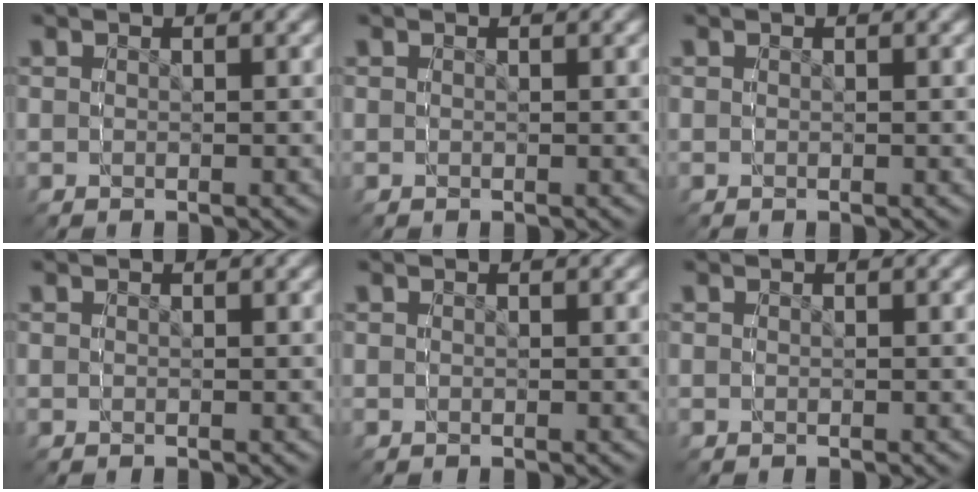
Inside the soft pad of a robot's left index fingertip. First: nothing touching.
{"total": 0.0}
{"total": 0.0}
{"total": 0.0}
{"total": 0.0}
{"total": 0.0}